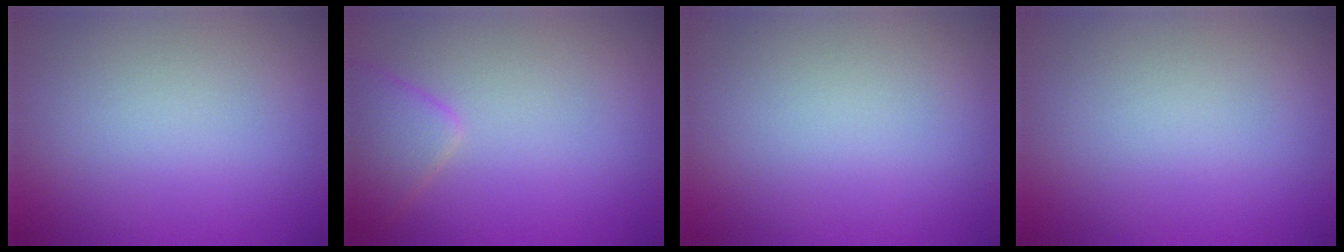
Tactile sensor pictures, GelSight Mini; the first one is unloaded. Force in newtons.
{"total": 2.5, "press": 2.5, "slide": 0.2}
{"total": 0.0}
{"total": 0.0}